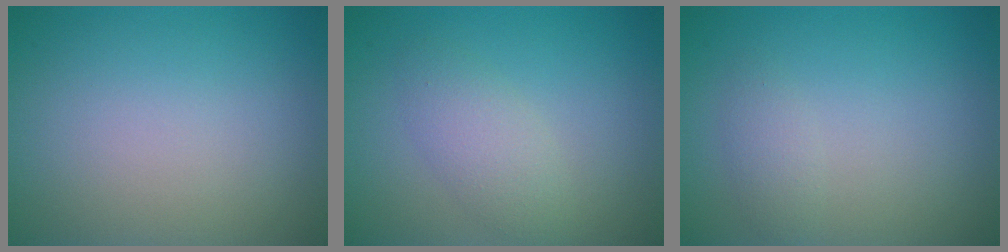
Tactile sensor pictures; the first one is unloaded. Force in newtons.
{"total": 2.7, "press": 2.6, "slide": 0.1}
{"total": 1.2, "press": 1.2, "slide": 0.0}